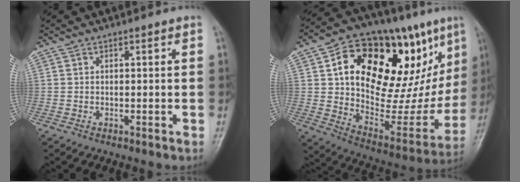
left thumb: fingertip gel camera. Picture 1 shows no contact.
{"total": 33.3, "force": [12.6, 16.4, 26.1], "torque": [-0.339, 0.011, 0.211]}